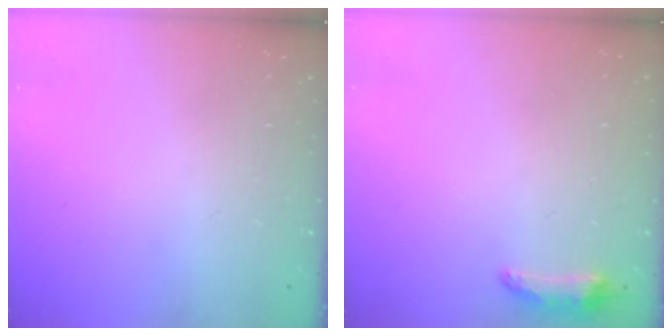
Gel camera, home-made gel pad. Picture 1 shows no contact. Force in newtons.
{"total": 5.8, "press": 5.8, "slide": 1.0}